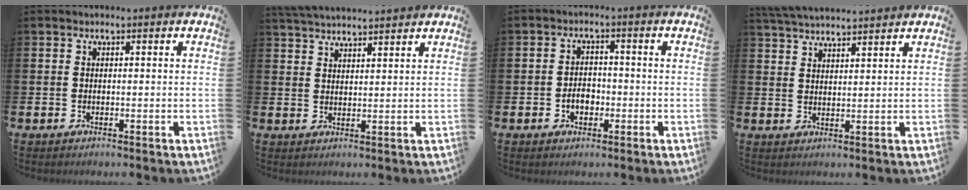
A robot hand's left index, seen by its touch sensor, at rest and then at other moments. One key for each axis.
{"total": 3.7, "fx": 3.7, "fy": 0.0, "fz": 0.4, "tx": -0.015, "ty": -0.016, "tz": 0.067}
{"total": 2.9, "fx": -1.0, "fy": 2.1, "fz": 1.8, "tx": -0.026, "ty": 0.000, "tz": -0.023}
{"total": 3.8, "fx": 3.8, "fy": -0.1, "fz": 0.4, "tx": -0.025, "ty": -0.016, "tz": 0.071}